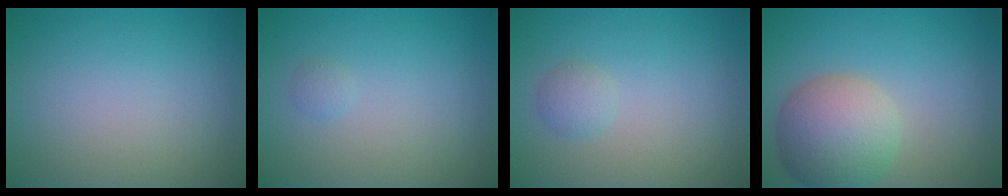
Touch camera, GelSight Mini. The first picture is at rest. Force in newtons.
{"total": 0.6, "press": 0.6, "slide": 0.0}
{"total": 1.3, "press": 1.3, "slide": 0.2}
{"total": 6.9, "press": 6.9, "slide": 0.5}